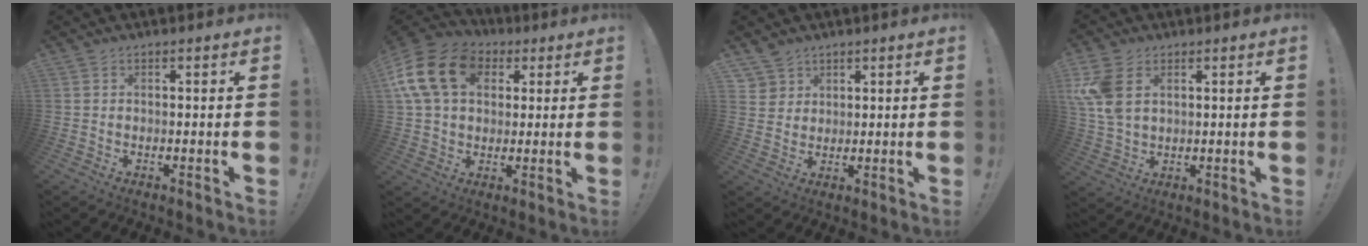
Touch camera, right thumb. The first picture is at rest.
{"total": 18.2, "force": [5.2, 13.6, 10.9], "torque": [-0.195, -0.002, 0.098]}
{"total": 4.3, "force": [2.9, 3.1, 0.1], "torque": [-0.002, -0.021, 0.056]}
{"total": 10.1, "force": [3.7, 6.4, 6.9], "torque": [-0.144, -0.012, 0.071]}